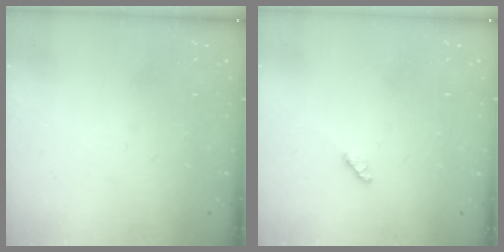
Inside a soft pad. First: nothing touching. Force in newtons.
{"total": 2.9, "press": 2.9, "slide": 0.3}